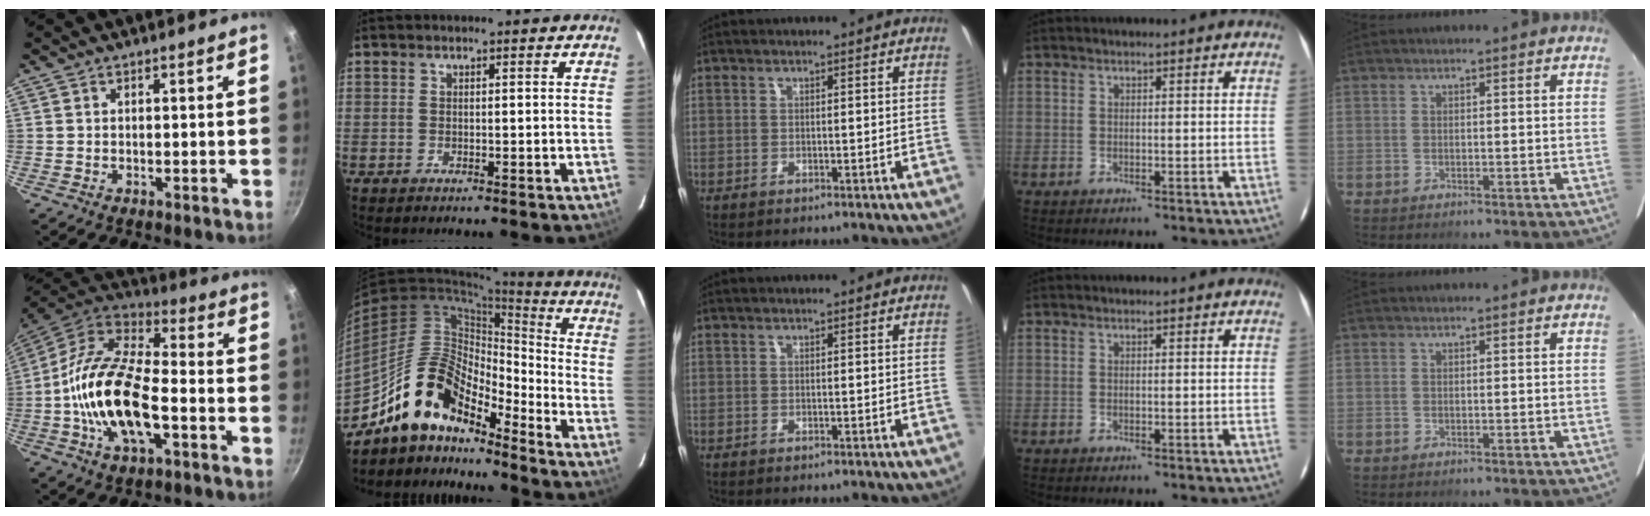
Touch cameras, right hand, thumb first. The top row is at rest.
{"thumb": {"total": 20.6, "force": [-4.5, 9.8, 17.6], "torque": [-0.324, 0.037, -0.099]}, "index": {"total": 14.7, "force": [-12.3, 5.3, 6.2], "torque": [-0.115, 0.029, -0.230]}}